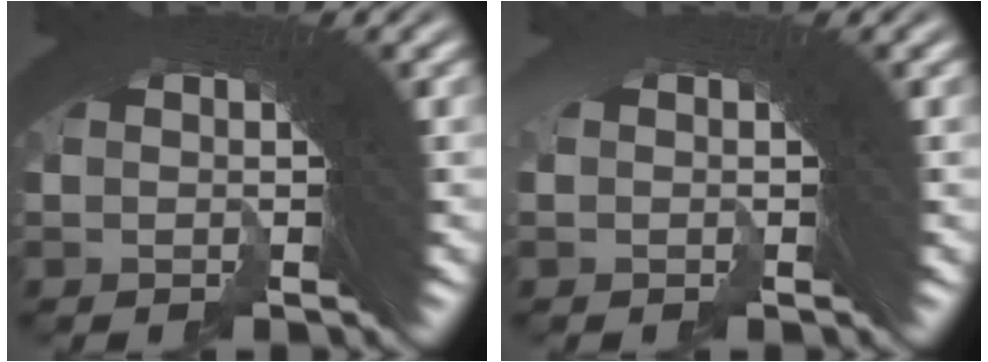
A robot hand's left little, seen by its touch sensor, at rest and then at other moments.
{"total": 2.5, "force": [-0.1, -1.8, -1.8], "torque": [0.031, 0.000, -0.001]}